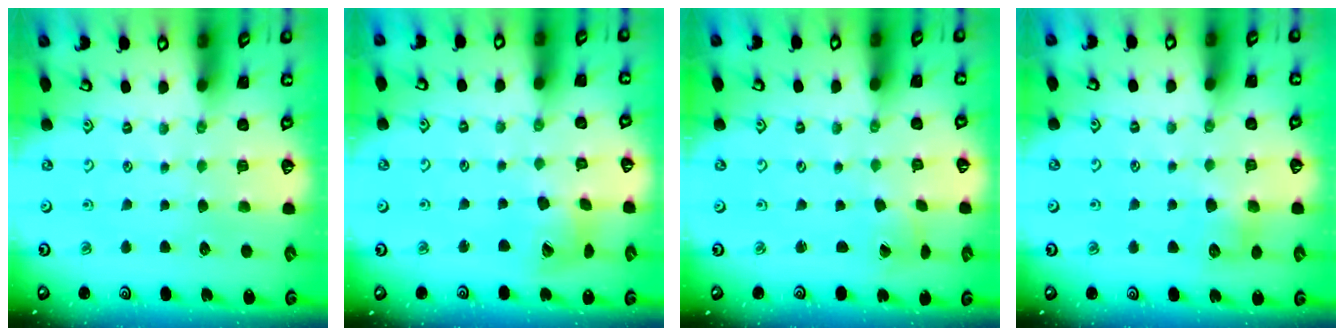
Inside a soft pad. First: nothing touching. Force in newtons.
{"total": 11.7, "press": 11.6, "slide": 1.6}
{"total": 1.2, "press": 1.2, "slide": 0.1}
{"total": 7.1, "press": 7.0, "slide": 0.6}